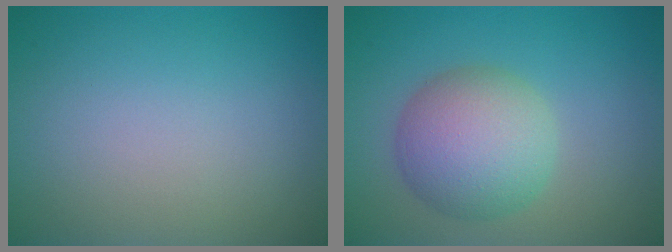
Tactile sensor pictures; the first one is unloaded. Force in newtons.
{"total": 6.2, "press": 6.2, "slide": 0.2}